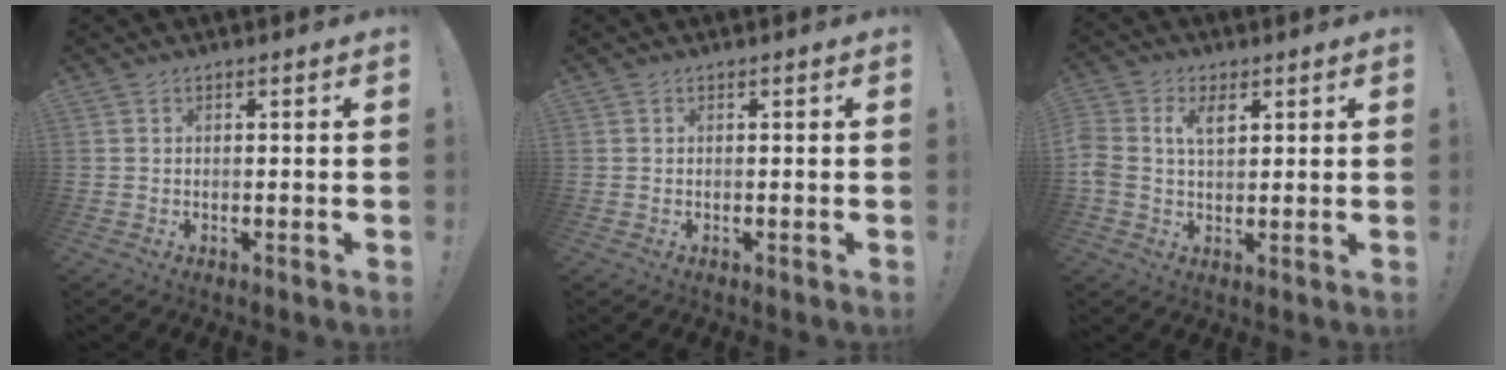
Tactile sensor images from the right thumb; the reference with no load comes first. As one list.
[{"total": 0.0}, {"total": 5.9, "force": [1.8, 3.8, 4.2], "torque": [-0.079, -0.003, 0.031]}]